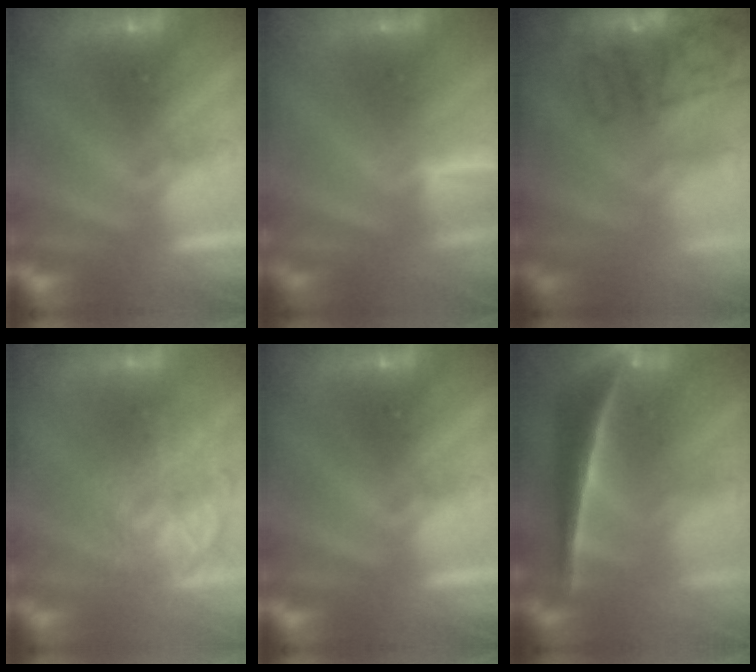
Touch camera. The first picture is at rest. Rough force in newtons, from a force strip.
{"total": 2.9}
{"total": 9.6}
{"total": 3.7}
{"total": 0.0}
{"total": 7.5}